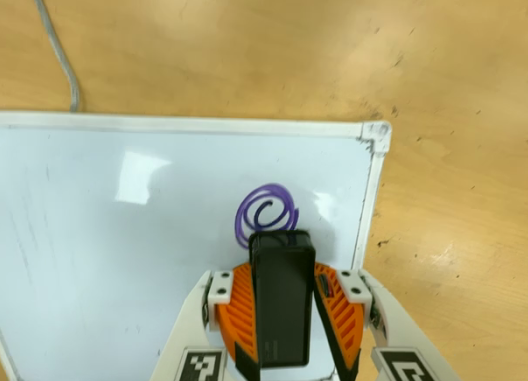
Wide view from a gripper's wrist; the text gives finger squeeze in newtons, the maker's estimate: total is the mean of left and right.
{"total": 11.2, "left": 12.9, "right": 9.5}